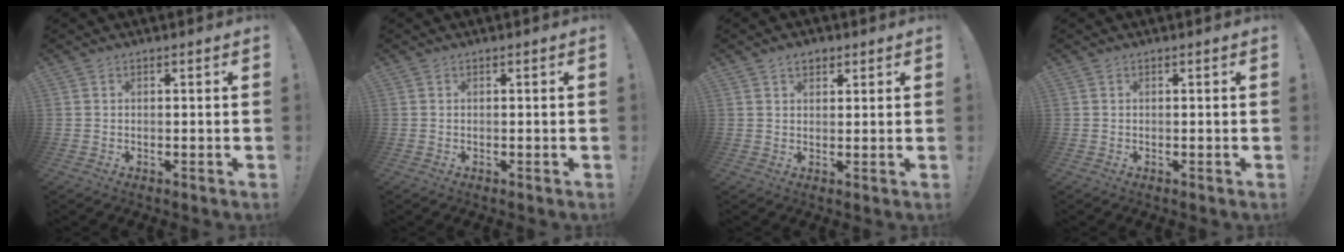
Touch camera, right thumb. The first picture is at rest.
{"total": 0.0}
{"total": 3.2, "force": [1.9, 2.1, 1.4], "torque": [-0.018, -0.005, 0.033]}
{"total": 0.0}